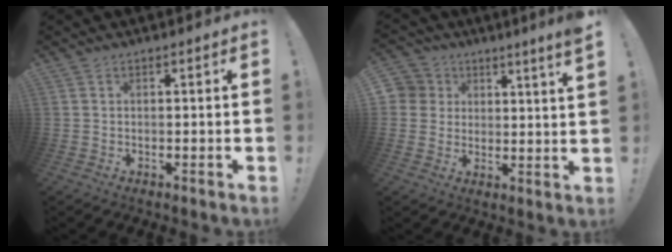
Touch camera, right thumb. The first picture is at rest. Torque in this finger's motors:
{"motor_torque": [0.06, 0.10, 0.36, 0.32, 0.12]}